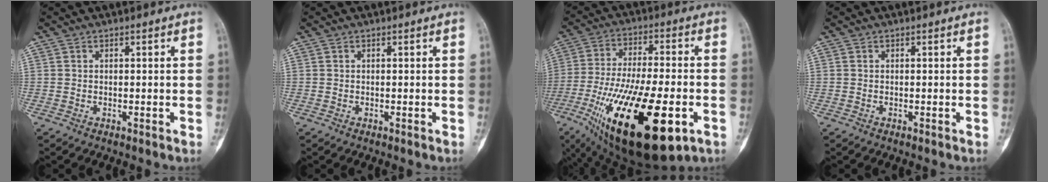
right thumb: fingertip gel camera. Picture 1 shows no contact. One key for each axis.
{"total": 0.0}
{"total": 28.1, "fx": -10.0, "fy": 10.2, "fz": 24.2, "tx": -0.441, "ty": -0.010, "tz": -0.149}
{"total": 0.0}